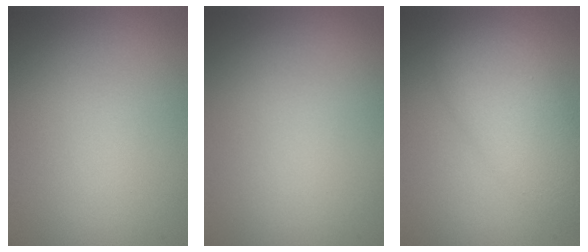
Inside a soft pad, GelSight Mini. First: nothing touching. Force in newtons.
{"total": 0.0}
{"total": 5.9, "press": 5.9, "slide": 0.1}